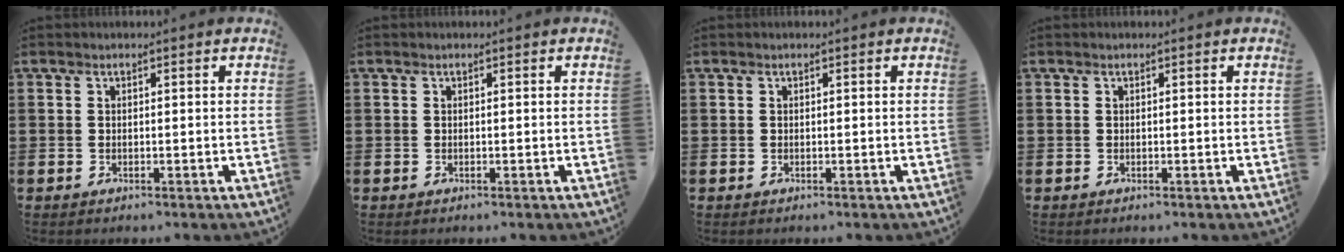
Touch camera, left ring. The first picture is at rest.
{"total": 0.0}
{"total": 0.0}
{"total": 0.0}